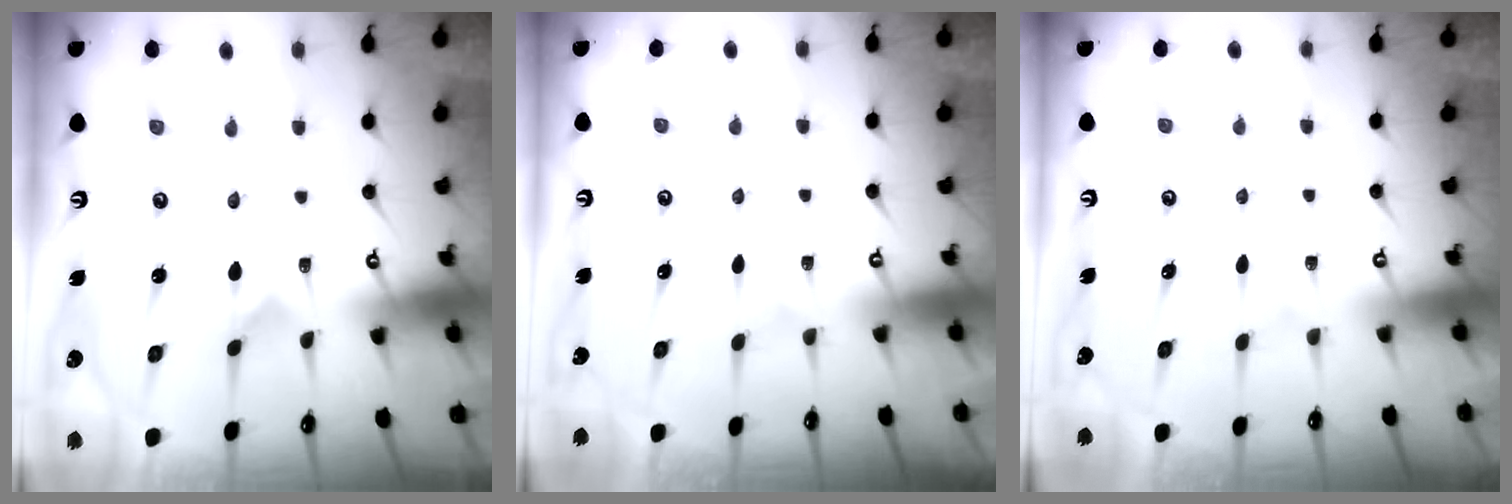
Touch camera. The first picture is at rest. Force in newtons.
{"total": 0.0}
{"total": 0.0}